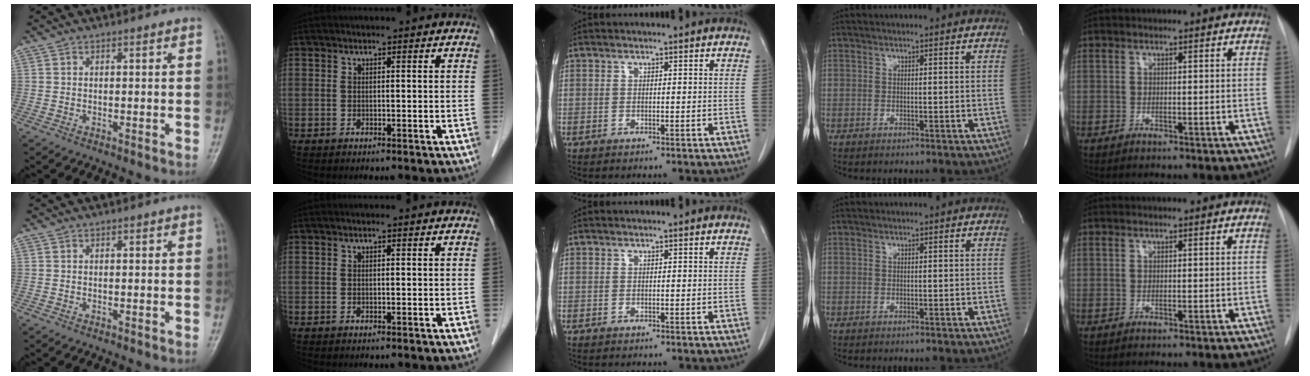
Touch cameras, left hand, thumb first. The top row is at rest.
{}